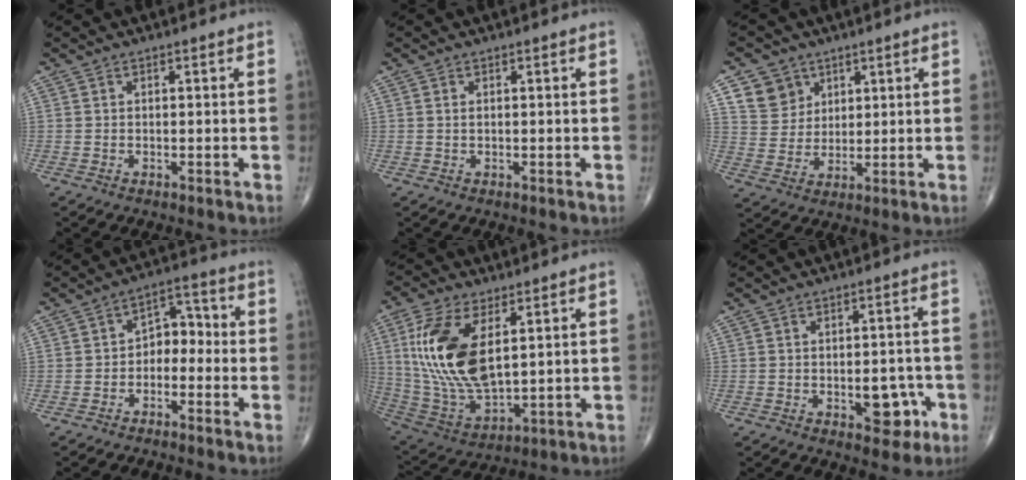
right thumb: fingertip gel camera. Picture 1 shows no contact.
{"total": 0.6, "force": [0.2, 0.3, 0.5], "torque": [-0.013, 0.002, 0.005]}
{"total": 7.3, "force": [3.9, 6.0, 1.4], "torque": [0.003, -0.026, 0.078]}
{"total": 6.0, "force": [-1.7, 4.2, 4.0], "torque": [-0.036, 0.041, -0.041]}
{"total": 18.7, "force": [4.6, 9.1, 15.7], "torque": [-0.318, -0.024, 0.100]}
{"total": 6.5, "force": [-2.4, 3.7, 4.8], "torque": [-0.032, 0.016, -0.025]}